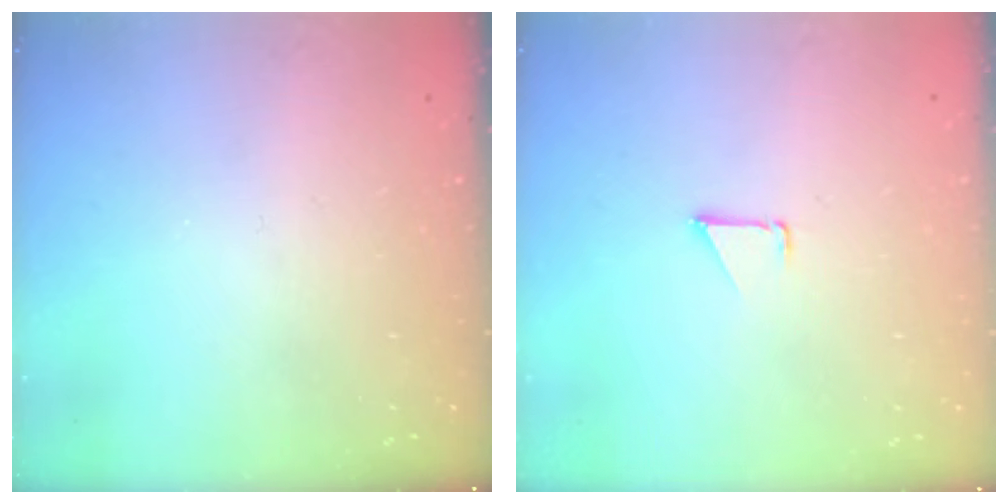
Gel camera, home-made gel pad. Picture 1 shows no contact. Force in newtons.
{"total": 0.7, "press": 0.7, "slide": 0.1}